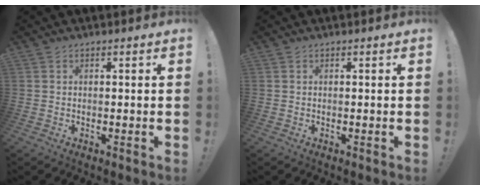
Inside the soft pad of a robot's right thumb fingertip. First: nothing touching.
{"total": 0.0}